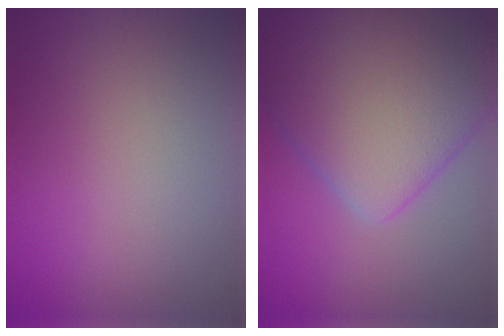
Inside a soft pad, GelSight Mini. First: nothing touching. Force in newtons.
{"total": 11.1, "press": 11.1, "slide": 0.5}